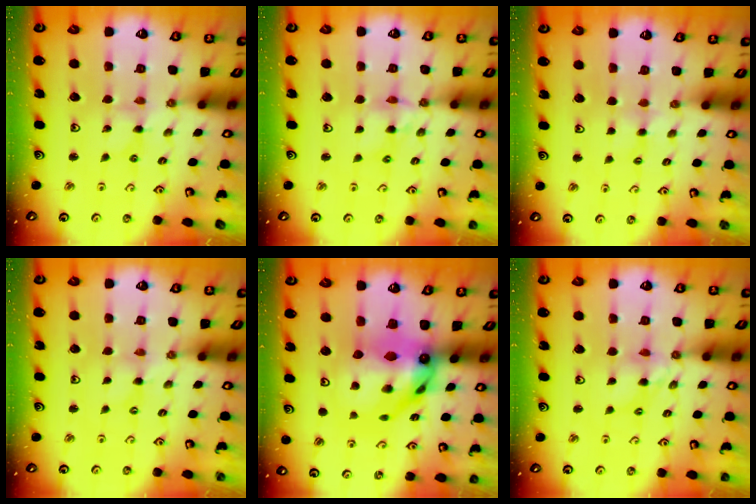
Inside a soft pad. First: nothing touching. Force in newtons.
{"total": 6.3, "press": 6.3, "slide": 0.5}
{"total": 3.1, "press": 3.0, "slide": 0.5}
{"total": 0.0}
{"total": 14.1, "press": 14.0, "slide": 1.6}
{"total": 6.7, "press": 6.6, "slide": 0.4}